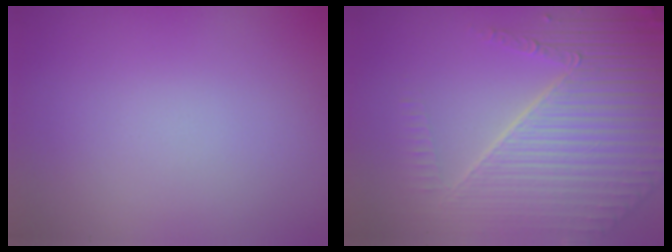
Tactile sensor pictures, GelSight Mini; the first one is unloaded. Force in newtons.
{"total": 8.7, "press": 5.8, "slide": 6.5}